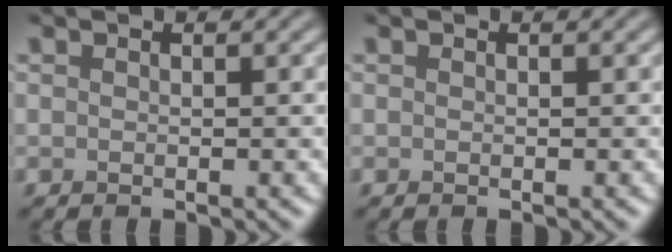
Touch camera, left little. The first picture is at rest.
{"total": 0.0}